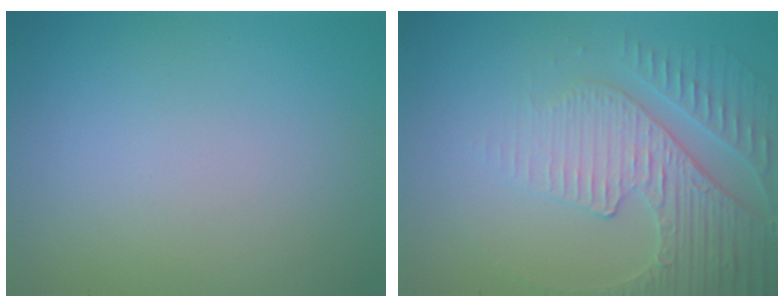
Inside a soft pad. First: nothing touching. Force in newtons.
{"total": 4.3, "press": 4.3, "slide": 0.4}